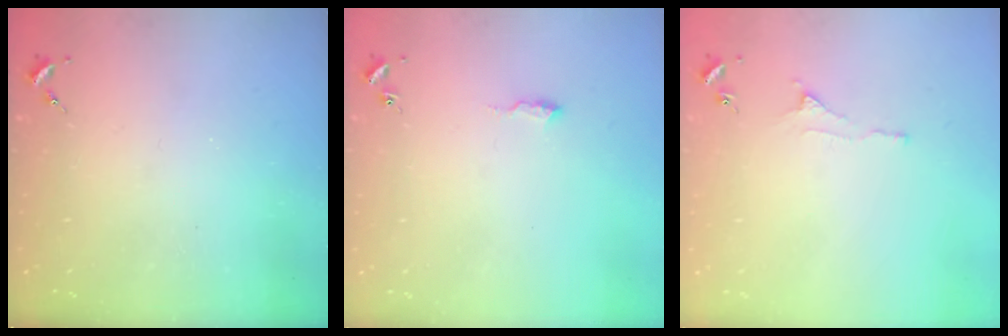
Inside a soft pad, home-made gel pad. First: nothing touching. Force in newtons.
{"total": 5.7, "press": 5.7, "slide": 0.6}
{"total": 3.7, "press": 3.6, "slide": 0.7}